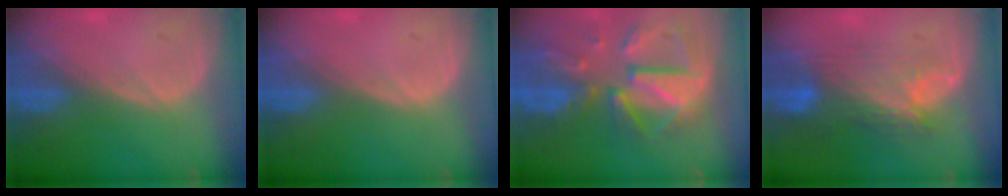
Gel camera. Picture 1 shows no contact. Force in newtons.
{"total": 0.0}
{"total": 12.0, "press": 10.4, "slide": 5.9}
{"total": 9.0, "press": 8.0, "slide": 4.1}